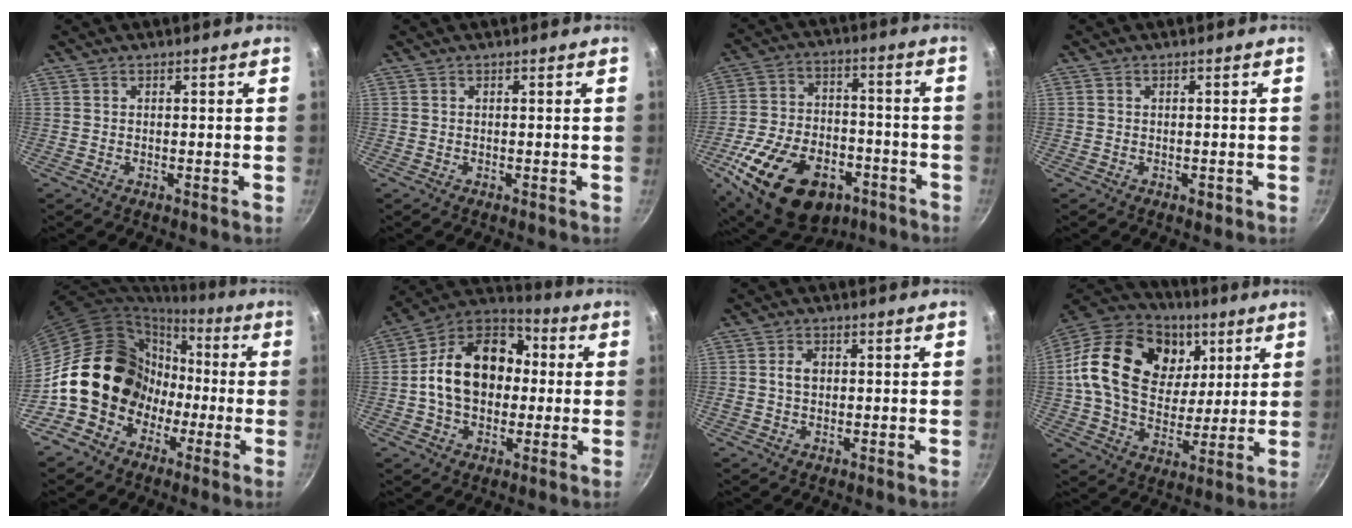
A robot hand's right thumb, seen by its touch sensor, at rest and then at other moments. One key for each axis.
{"total": 0.0}
{"total": 24.7, "fx": -11.9, "fy": 15.0, "fz": 15.6, "tx": -0.250, "ty": 0.040, "tz": -0.186}
{"total": 1.2, "fx": -0.5, "fy": 0.8, "fz": 0.7, "tx": -0.008, "ty": 0.002, "tz": -0.007}
{"total": 16.9, "fx": -2.2, "fy": 14.1, "fz": 9.0, "tx": -0.093, "ty": 0.062, "tz": -0.034}
{"total": 19.2, "fx": 0.5, "fy": 14.1, "fz": 13.0, "tx": -0.190, "ty": 0.042, "tz": -0.007}
{"total": 3.0, "fx": 0.4, "fy": 2.1, "fz": 2.0, "tx": -0.029, "ty": 0.004, "tz": 0.005}
{"total": 26.9, "fx": 7.7, "fy": 19.2, "fz": 17.2, "tx": -0.292, "ty": -0.004, "tz": 0.124}